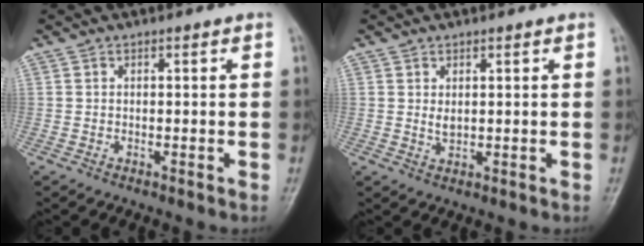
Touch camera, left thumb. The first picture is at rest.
{"total": 2.1, "force": [0.7, 1.2, 1.6], "torque": [-0.022, -0.007, 0.015]}